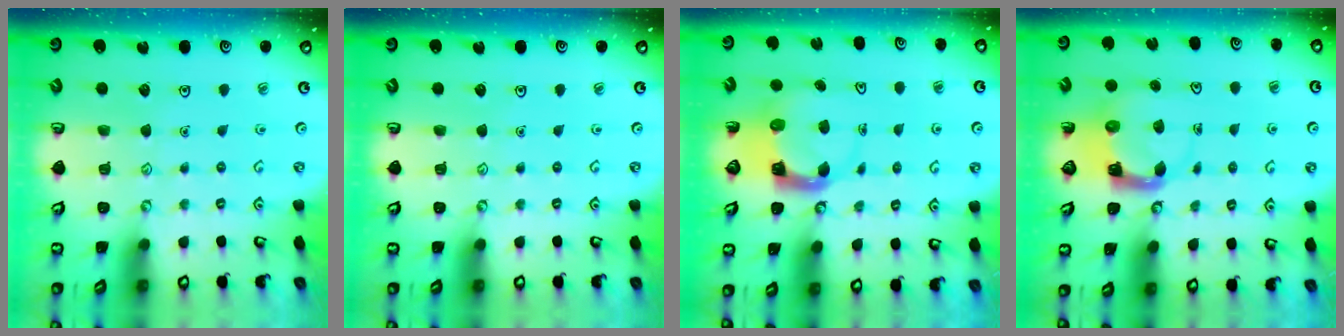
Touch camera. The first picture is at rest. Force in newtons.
{"total": 0.0}
{"total": 3.9, "press": 3.8, "slide": 0.6}
{"total": 3.8, "press": 3.8, "slide": 0.7}